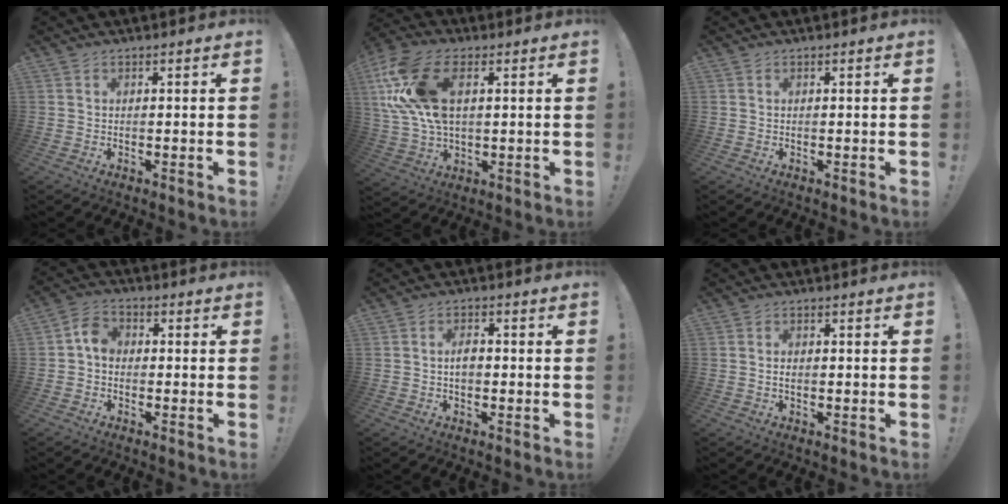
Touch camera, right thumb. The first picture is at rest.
{"total": 18.1, "force": [5.1, 10.8, 13.6], "torque": [-0.285, -0.008, 0.092]}
{"total": 0.0}
{"total": 5.3, "force": [-0.7, 4.0, 3.4], "torque": [-0.069, 0.019, -0.011]}
{"total": 3.6, "force": [-0.2, 2.4, 2.7], "torque": [-0.046, 0.003, -0.010]}
{"total": 1.1, "force": [-0.3, 0.9, 0.7], "torque": [-0.019, 0.008, -0.005]}